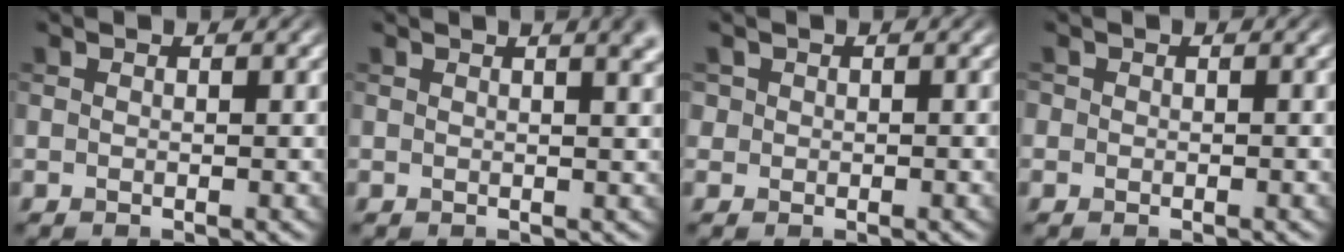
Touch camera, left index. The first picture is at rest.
{"total": 4.4, "force": [2.4, 1.7, 3.2], "torque": [-0.009, 0.024, 0.012]}
{"total": 0.9, "force": [0.1, 0.9, -0.1], "torque": [-0.001, 0.001, 0.001]}
{"total": 0.5, "force": [-0.1, 0.5, -0.1], "torque": [0.004, 0.001, -0.005]}